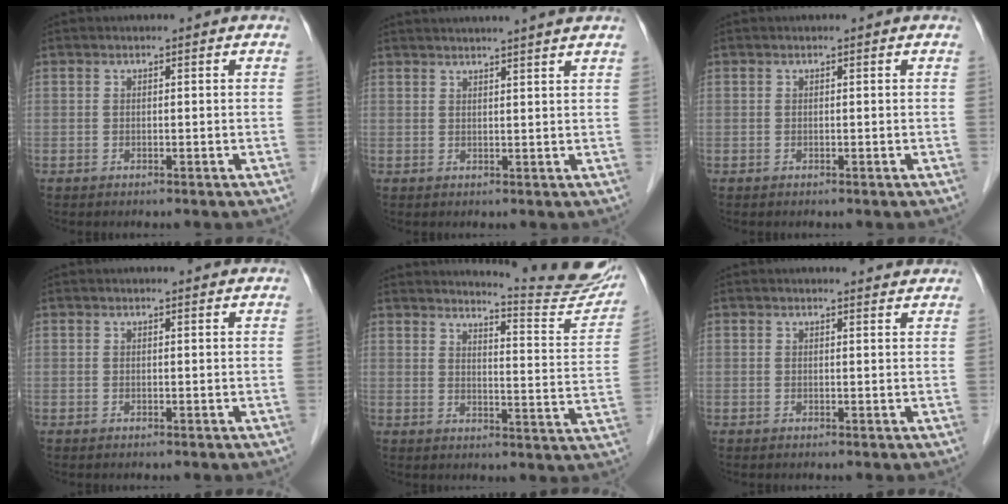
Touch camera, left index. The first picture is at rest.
{"total": 8.9, "force": [8.0, -1.1, 3.7], "torque": [-0.045, 0.024, 0.090]}
{"total": 0.0}
{"total": 1.4, "force": [1.4, 0.0, 0.1], "torque": [-0.011, 0.001, 0.015]}
{"total": 14.7, "force": [14.3, 0.0, 3.6], "torque": [-0.047, -0.086, 0.158]}
{"total": 2.6, "force": [2.5, 0.3, 0.1], "torque": [-0.009, -0.003, 0.023]}